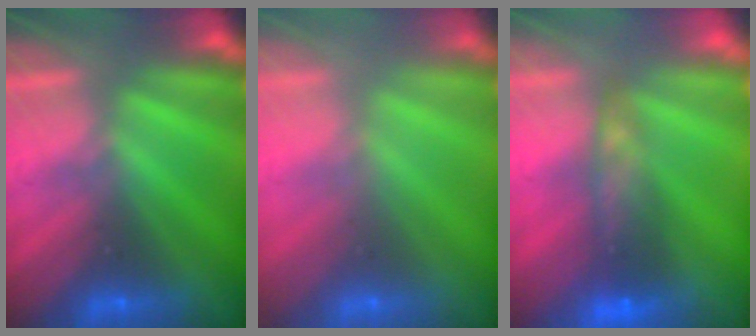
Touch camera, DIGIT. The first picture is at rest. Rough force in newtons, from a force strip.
{"total": 2.9}
{"total": 9.0}